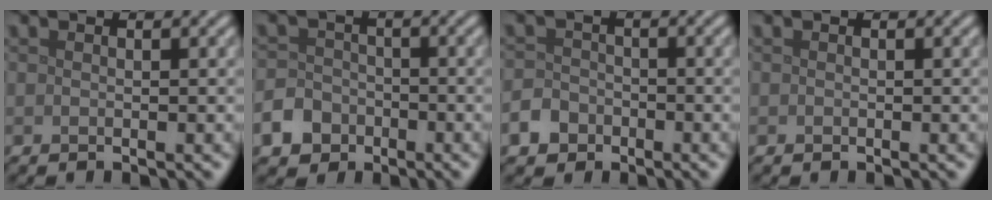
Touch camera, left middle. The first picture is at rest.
{"total": 4.7, "force": [-2.8, 3.6, 1.1], "torque": [-0.007, -0.011, -0.057]}
{"total": 3.0, "force": [-1.9, 2.3, 0.8], "torque": [-0.008, -0.004, -0.037]}
{"total": 0.0}